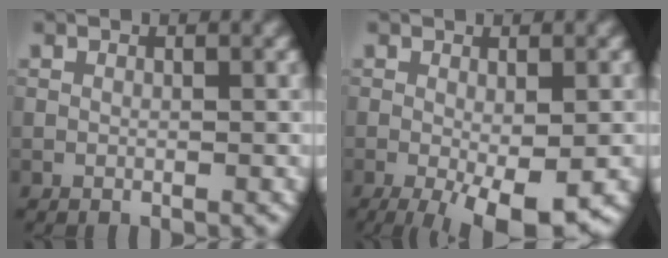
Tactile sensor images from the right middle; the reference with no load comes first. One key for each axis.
{"total": 6.4, "fx": -2.6, "fy": 1.6, "fz": 5.6, "tx": -0.089, "ty": -0.016, "tz": -0.035}